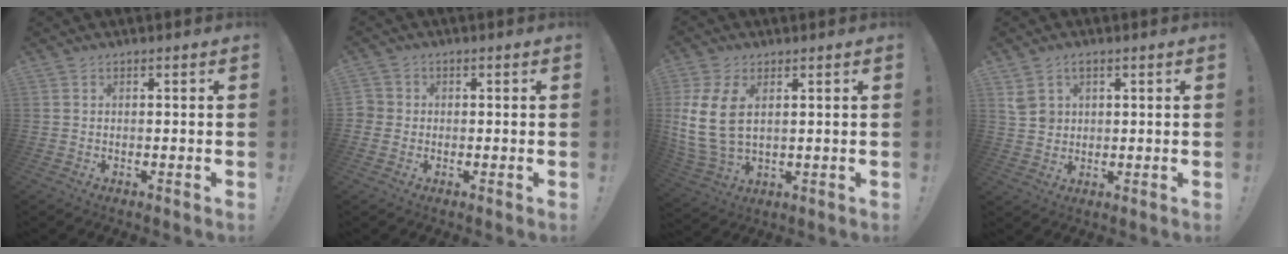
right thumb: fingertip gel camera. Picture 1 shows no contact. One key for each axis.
{"total": 2.8, "fx": -0.6, "fy": 2.6, "fz": 0.8, "tx": -0.008, "ty": 0.005, "tz": -0.012}
{"total": 11.8, "fx": 2.8, "fy": 7.0, "fz": 9.1, "tx": -0.189, "ty": -0.017, "tz": 0.055}
{"total": 4.6, "fx": 2.2, "fy": 3.5, "fz": 1.9, "tx": -0.028, "ty": -0.009, "tz": 0.043}